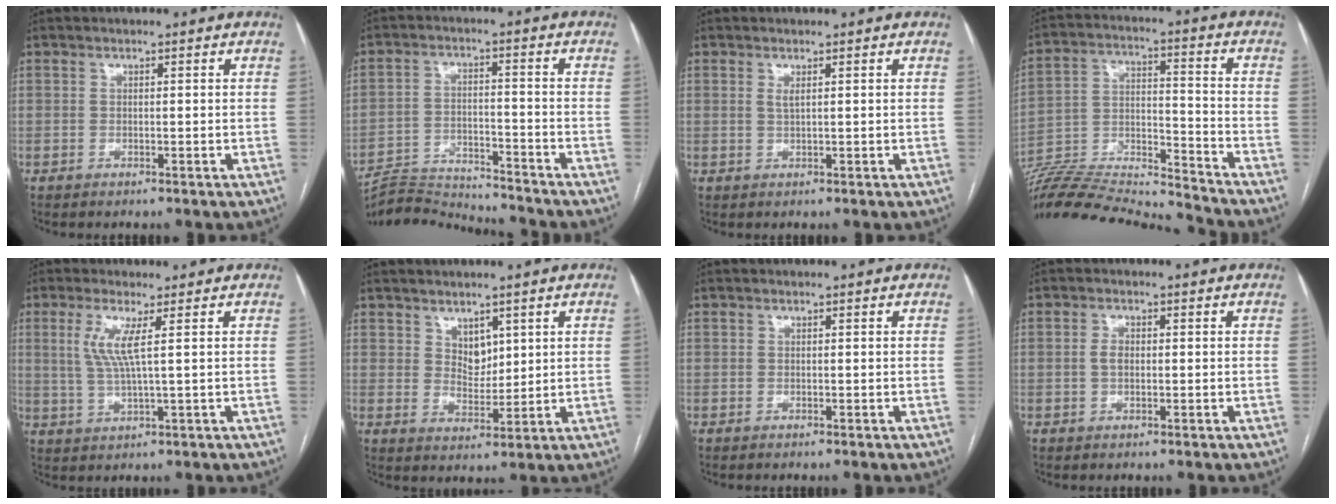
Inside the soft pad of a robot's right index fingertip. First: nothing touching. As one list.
[{"total": 10.6, "force": [-10.6, -0.7, 0.3], "torque": [-0.009, 0.008, -0.178]}, {"total": 1.1, "force": [0.5, 0.1, 0.9], "torque": [-0.026, -0.004, 0.011]}, {"total": 22.8, "force": [-21.7, -0.3, 7.2], "torque": [-0.166, -0.011, -0.358]}, {"total": 5.0, "force": [1.5, -0.2, 4.8], "torque": [-0.105, -0.001, 0.035]}, {"total": 3.9, "force": [2.1, 2.5, 2.2], "torque": [-0.035, -0.004, 0.046]}, {"total": 0.0}, {"total": 1.9, "force": [0.0, 1.1, 1.5], "torque": [-0.030, 0.004, 0.000]}]